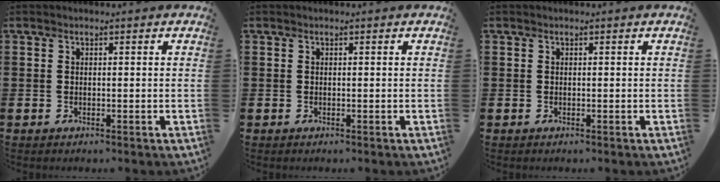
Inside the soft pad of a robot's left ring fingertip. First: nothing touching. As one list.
[{"total": 0.0}, {"total": 0.0}]